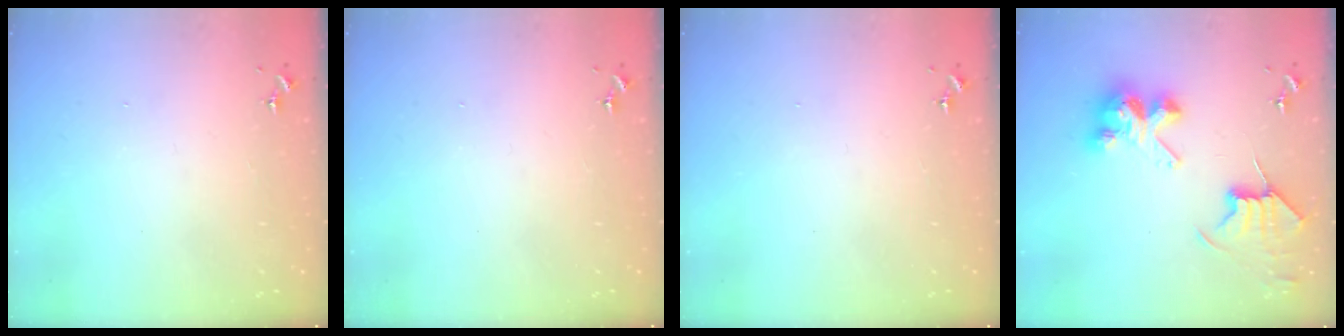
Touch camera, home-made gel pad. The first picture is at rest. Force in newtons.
{"total": 0.0}
{"total": 0.0}
{"total": 9.4, "press": 9.4, "slide": 0.8}